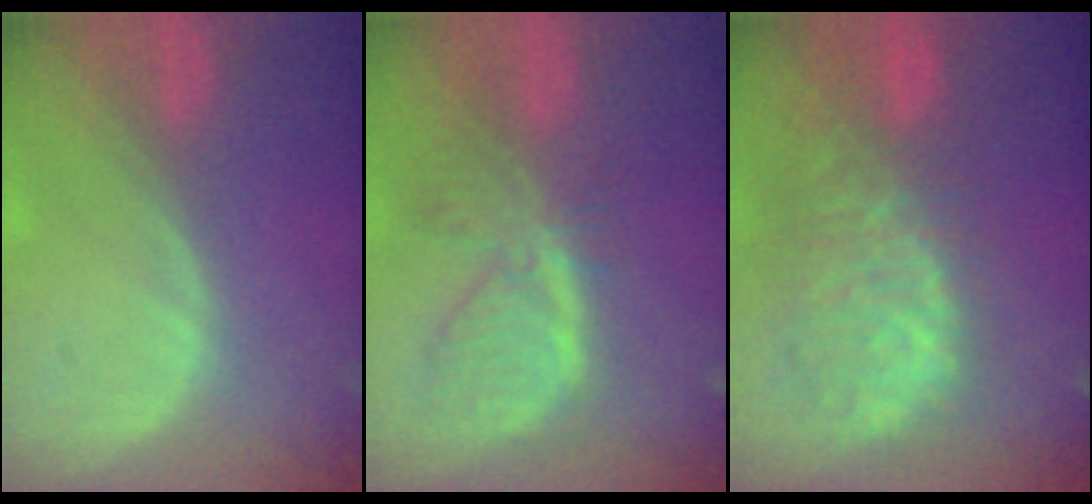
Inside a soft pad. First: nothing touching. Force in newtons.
{"total": 8.1, "press": 7.0, "slide": 4.1}
{"total": 11.4, "press": 9.6, "slide": 6.1}